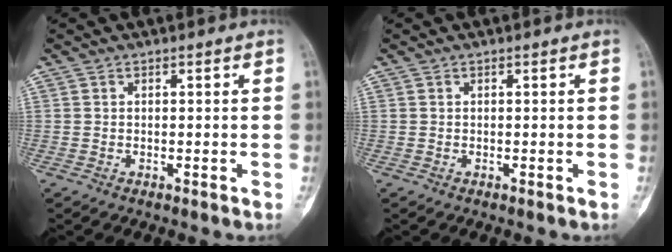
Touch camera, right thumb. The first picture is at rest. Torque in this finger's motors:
{"motor_torque": [0.07, 0.05, 0.12, 0.04, 0.00]}